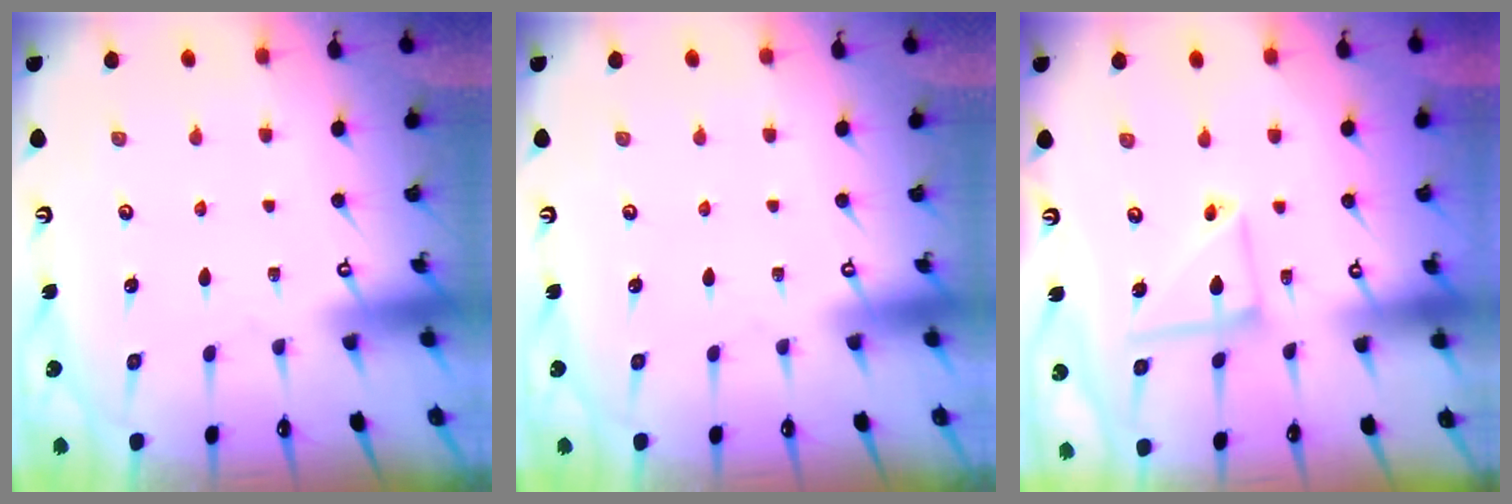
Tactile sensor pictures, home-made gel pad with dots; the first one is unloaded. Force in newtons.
{"total": 0.0}
{"total": 9.0, "press": 8.9, "slide": 0.7}